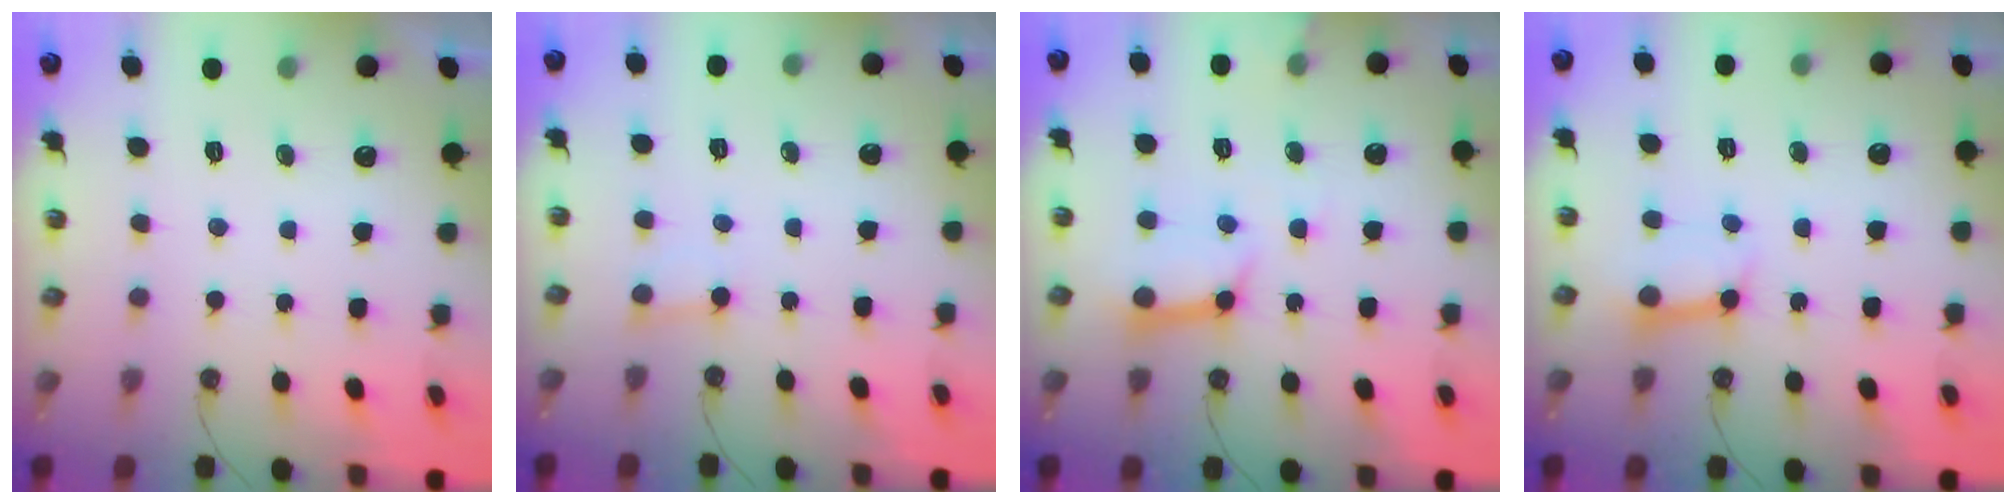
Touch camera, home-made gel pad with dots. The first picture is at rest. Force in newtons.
{"total": 2.2, "press": 2.2, "slide": 0.1}
{"total": 10.6, "press": 10.5, "slide": 1.4}
{"total": 9.0, "press": 9.0, "slide": 1.0}